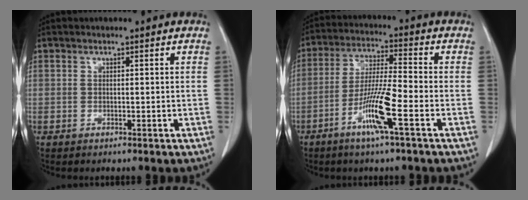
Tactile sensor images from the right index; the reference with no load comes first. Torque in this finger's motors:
{"motor_torque": [0.99, -0.52, 0.25, 0.08]}